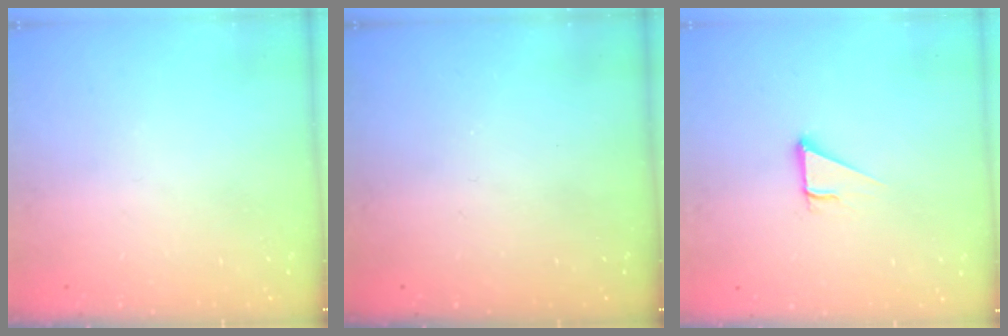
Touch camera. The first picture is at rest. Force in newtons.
{"total": 0.0}
{"total": 2.9, "press": 2.8, "slide": 0.2}